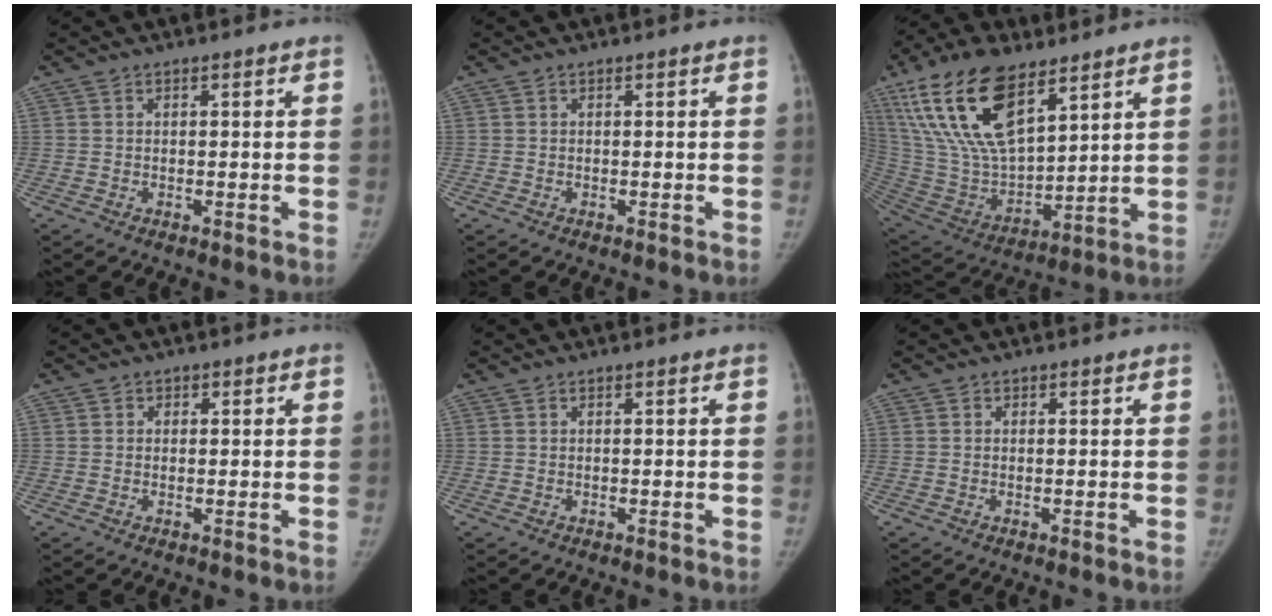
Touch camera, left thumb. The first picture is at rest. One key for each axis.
{"total": 0.0}
{"total": 23.0, "fx": 12.7, "fy": 10.3, "fz": 16.1, "tx": -0.308, "ty": -0.044, "tz": 0.252}
{"total": 1.0, "fx": 0.2, "fy": 1.0, "fz": 0.1, "tx": 0.010, "ty": 0.002, "tz": 0.000}
{"total": 0.0}
{"total": 0.0}